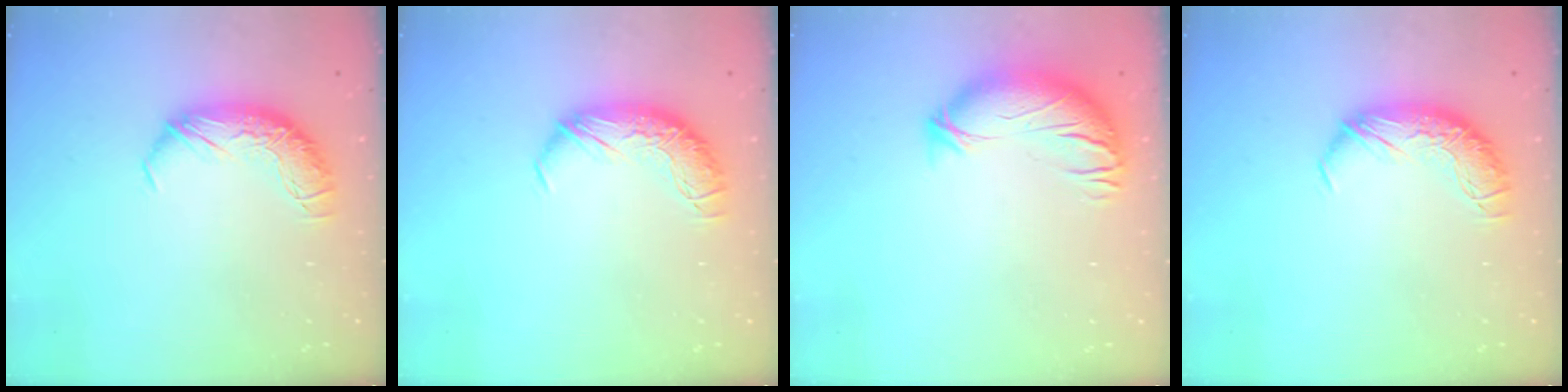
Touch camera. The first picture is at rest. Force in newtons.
{"total": 0.0}
{"total": 3.6, "press": 2.9, "slide": 2.2}
{"total": 0.0}